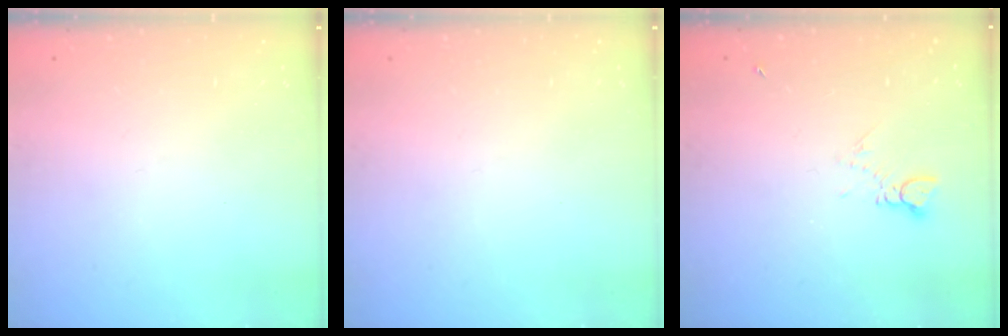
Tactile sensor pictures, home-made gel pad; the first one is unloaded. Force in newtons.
{"total": 0.0}
{"total": 2.4, "press": 2.3, "slide": 0.3}